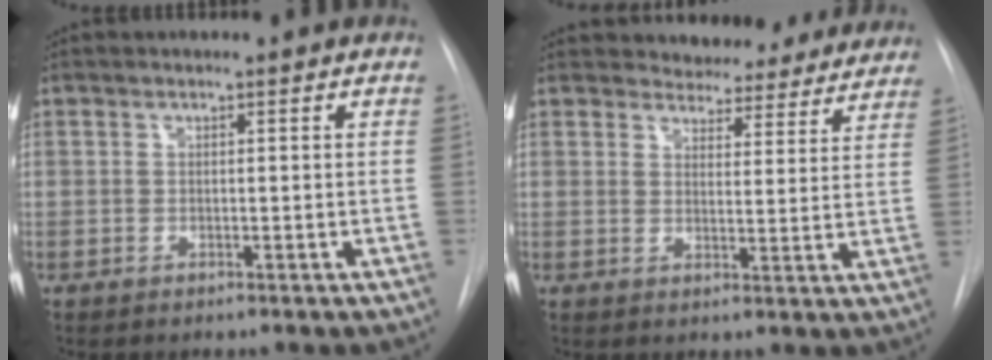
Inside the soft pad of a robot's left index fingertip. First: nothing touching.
{"total": 12.6, "force": [11.6, 4.5, 2.2], "torque": [0.001, -0.018, 0.126]}